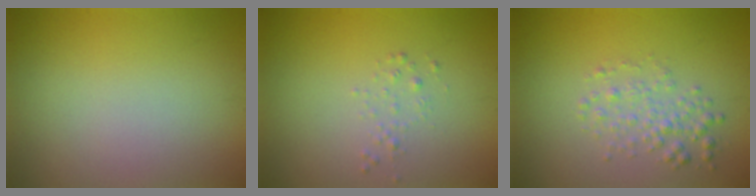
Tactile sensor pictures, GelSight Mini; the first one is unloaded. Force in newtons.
{"total": 0.8, "press": 0.8, "slide": 0.1}
{"total": 2.2, "press": 2.2, "slide": 0.0}